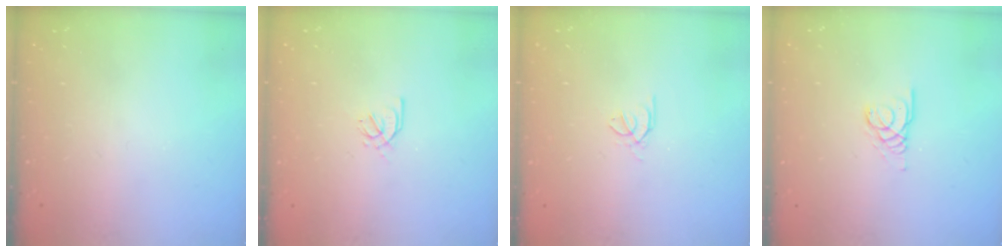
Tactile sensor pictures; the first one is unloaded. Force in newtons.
{"total": 2.6, "press": 2.5, "slide": 0.7}
{"total": 0.6, "press": 0.4, "slide": 0.3}
{"total": 3.1, "press": 3.1, "slide": 0.2}